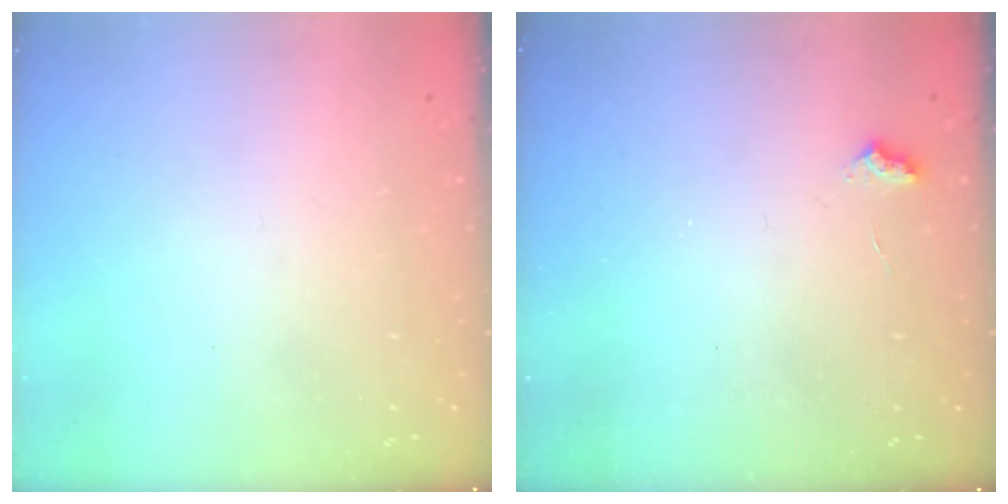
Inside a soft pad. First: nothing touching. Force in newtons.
{"total": 3.0, "press": 2.9, "slide": 0.5}